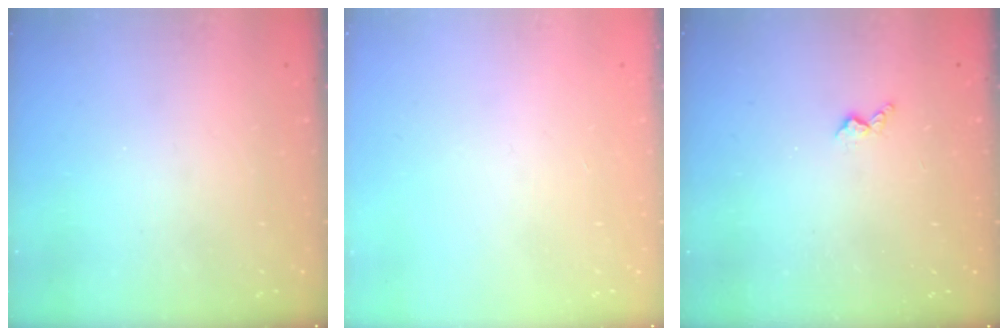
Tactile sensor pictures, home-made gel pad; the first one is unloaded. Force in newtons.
{"total": 0.0}
{"total": 3.4, "press": 3.3, "slide": 0.6}